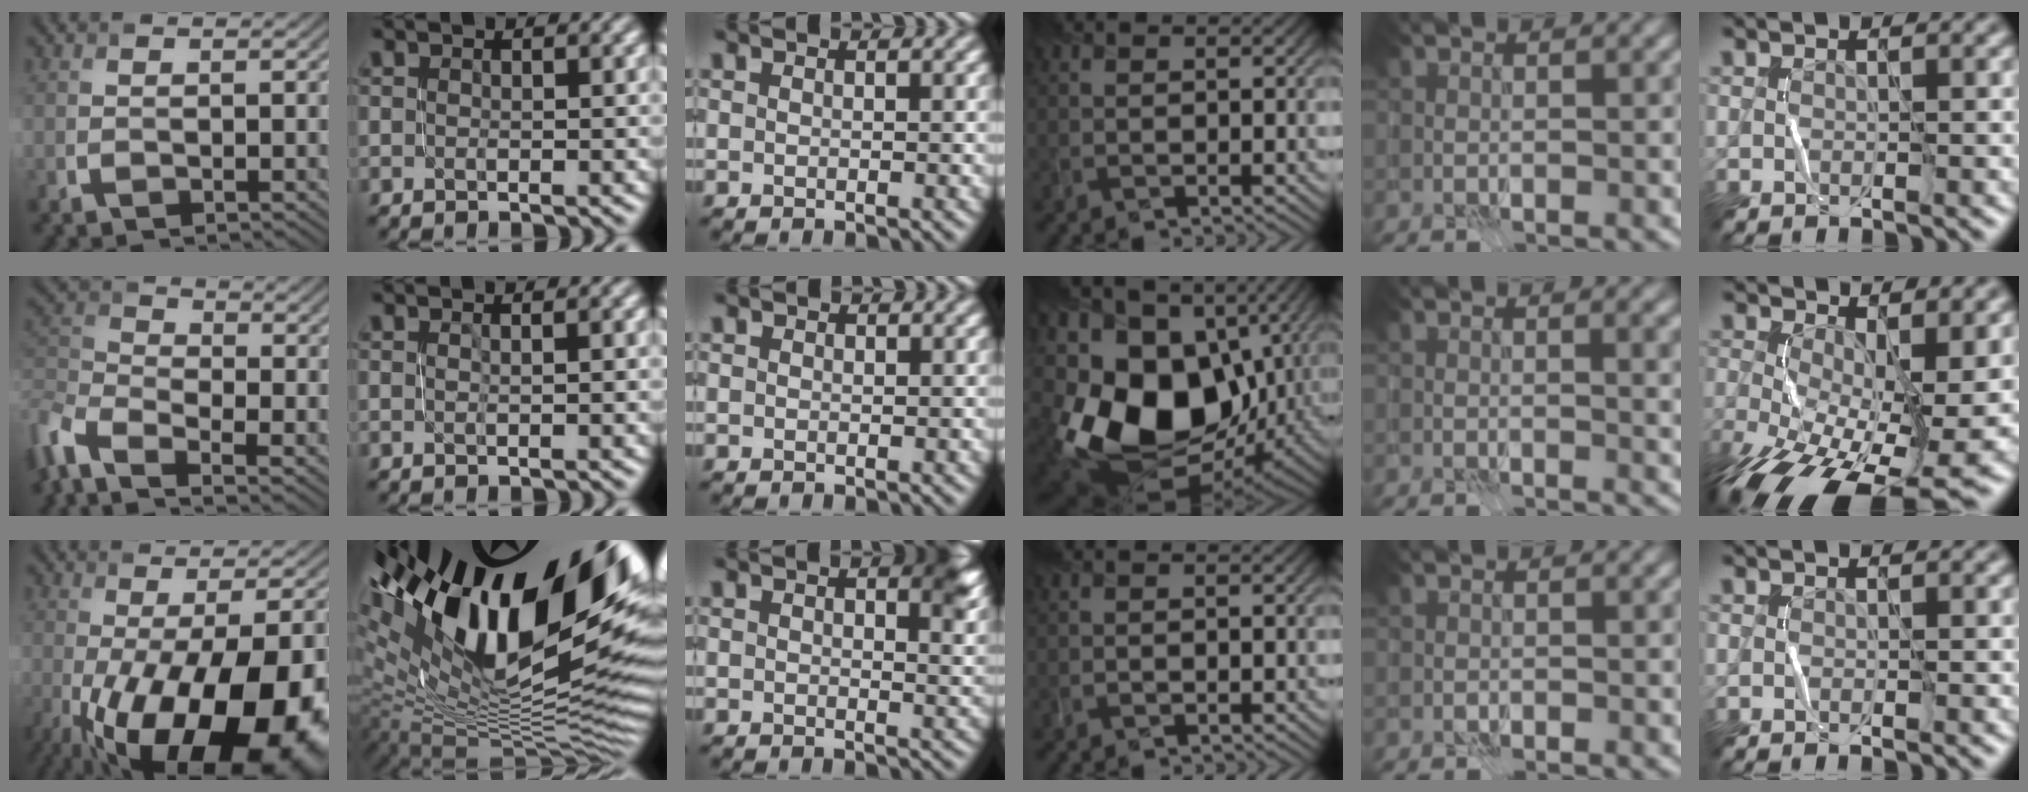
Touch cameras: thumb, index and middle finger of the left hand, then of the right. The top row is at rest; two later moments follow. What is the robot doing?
{"motion": "close", "object": "stapler"}